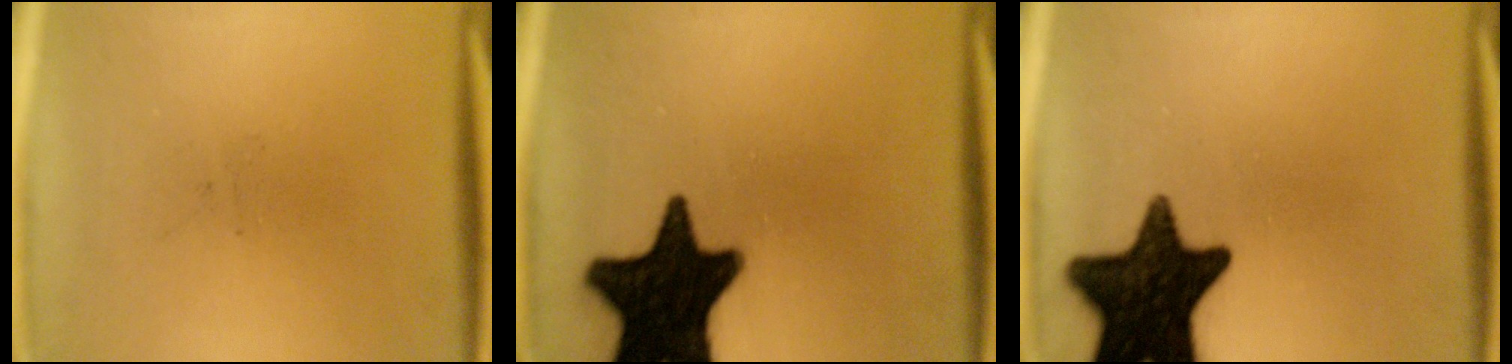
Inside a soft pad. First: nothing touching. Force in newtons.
{"total": 19.1}
{"total": 17.2}